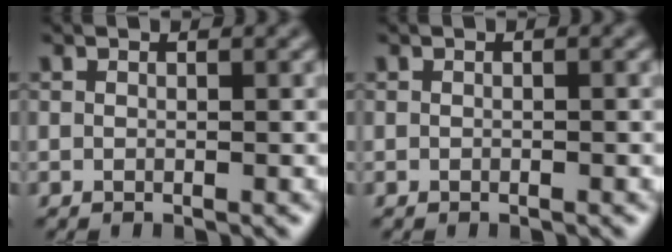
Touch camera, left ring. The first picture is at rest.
{"total": 0.0}